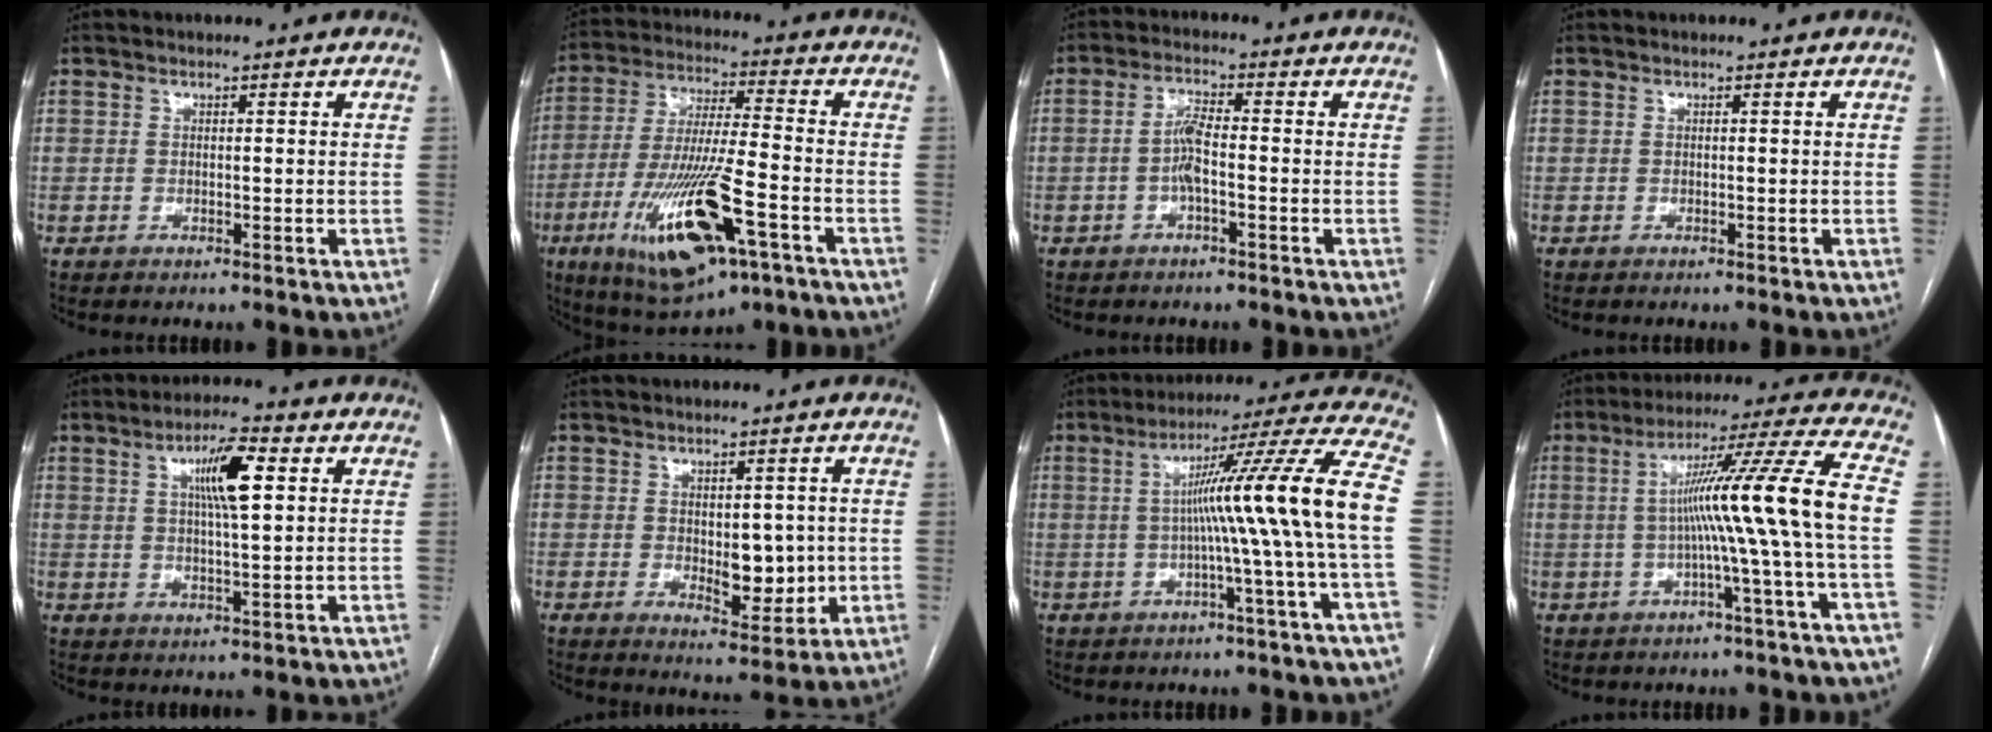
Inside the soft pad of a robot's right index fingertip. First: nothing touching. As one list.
[{"total": 18.5, "force": [-8.0, 3.3, 16.4], "torque": [-0.337, -0.034, -0.131]}, {"total": 3.8, "force": [-0.9, 0.7, 3.6], "torque": [-0.076, 0.009, -0.017]}, {"total": 0.0}, {"total": 7.8, "force": [2.6, 1.1, 7.3], "torque": [-0.129, 0.009, 0.043]}, {"total": 6.3, "force": [-0.1, 3.2, 5.4], "torque": [-0.071, -0.003, 0.013]}, {"total": 15.5, "force": [-0.9, -2.8, 15.2], "torque": [-0.212, 0.014, -0.020]}, {"total": 13.6, "force": [-1.1, -2.7, 13.3], "torque": [-0.205, 0.015, -0.019]}]